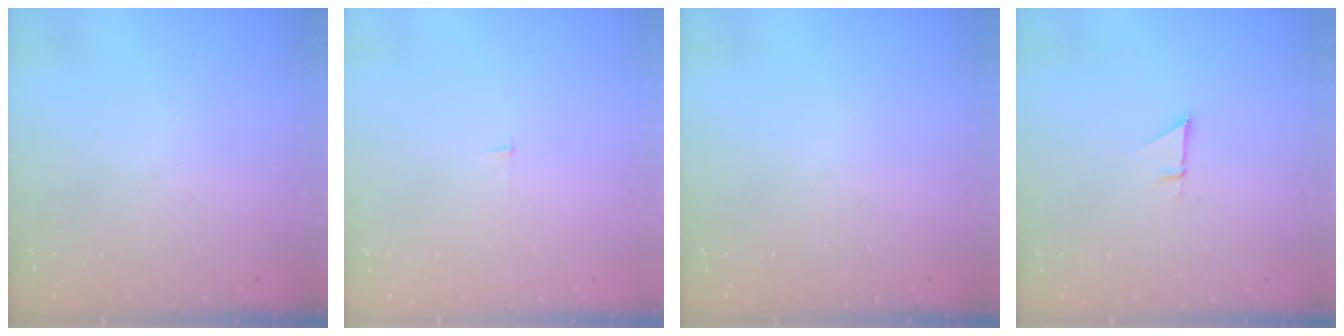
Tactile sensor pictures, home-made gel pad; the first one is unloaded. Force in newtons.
{"total": 2.3, "press": 2.3, "slide": 0.2}
{"total": 0.0}
{"total": 1.4, "press": 1.4, "slide": 0.0}